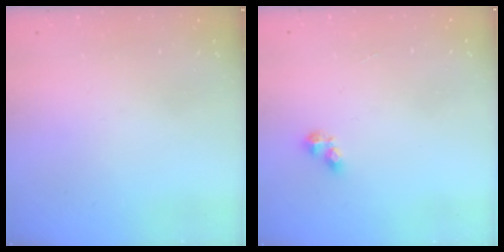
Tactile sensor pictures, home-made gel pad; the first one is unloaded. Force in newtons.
{"total": 3.0, "press": 2.9, "slide": 0.5}